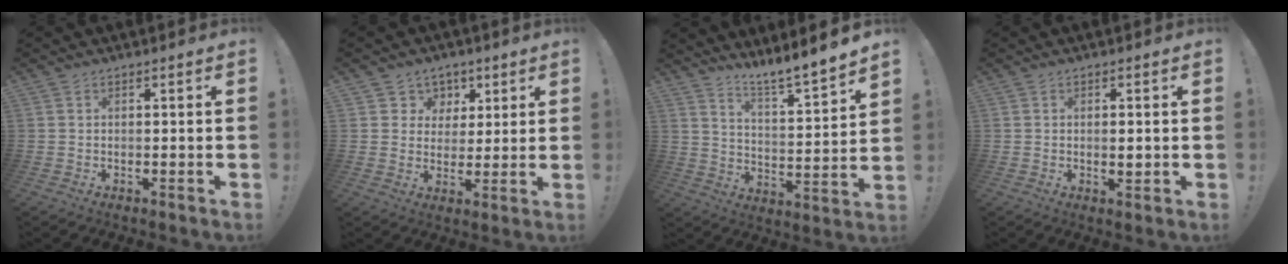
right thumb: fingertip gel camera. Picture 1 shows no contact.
{"total": 6.7, "force": [2.8, 6.0, 0.6], "torque": [0.000, -0.025, 0.054]}
{"total": 8.1, "force": [7.6, -0.8, 2.6], "torque": [-0.044, -0.085, 0.124]}
{"total": 2.0, "force": [0.1, 0.9, 1.8], "torque": [-0.014, -0.007, -0.002]}